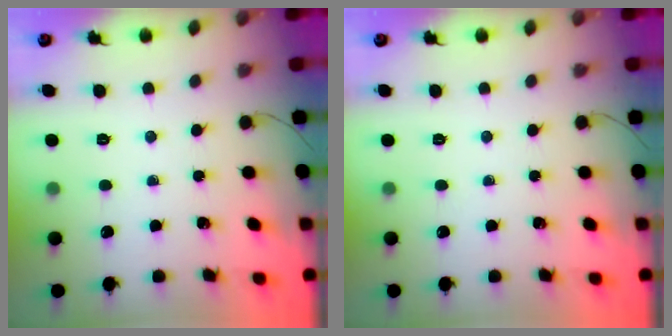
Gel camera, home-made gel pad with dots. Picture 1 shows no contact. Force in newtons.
{"total": 0.0}